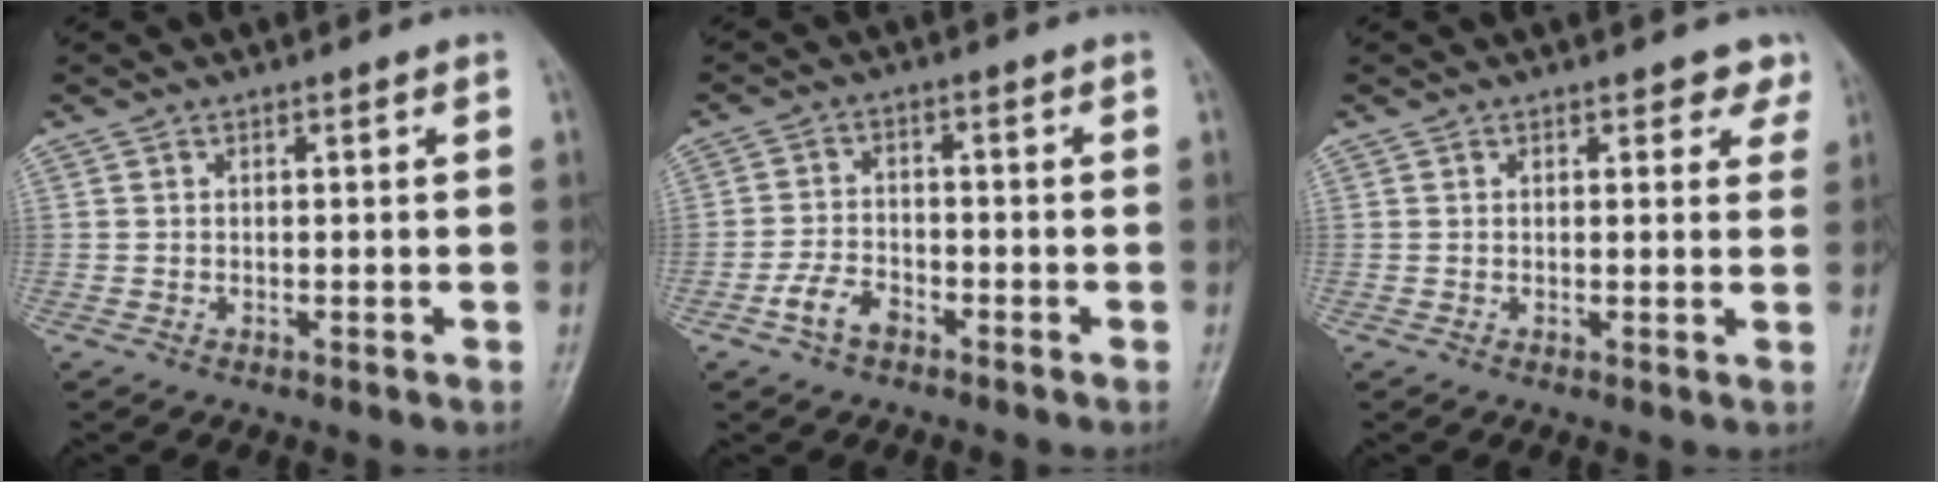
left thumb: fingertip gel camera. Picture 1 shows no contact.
{"total": 5.0, "force": [-2.9, 3.0, 2.8], "torque": [-0.049, 0.019, -0.058]}
{"total": 3.2, "force": [2.4, 1.8, 1.1], "torque": [0.018, -0.011, 0.017]}